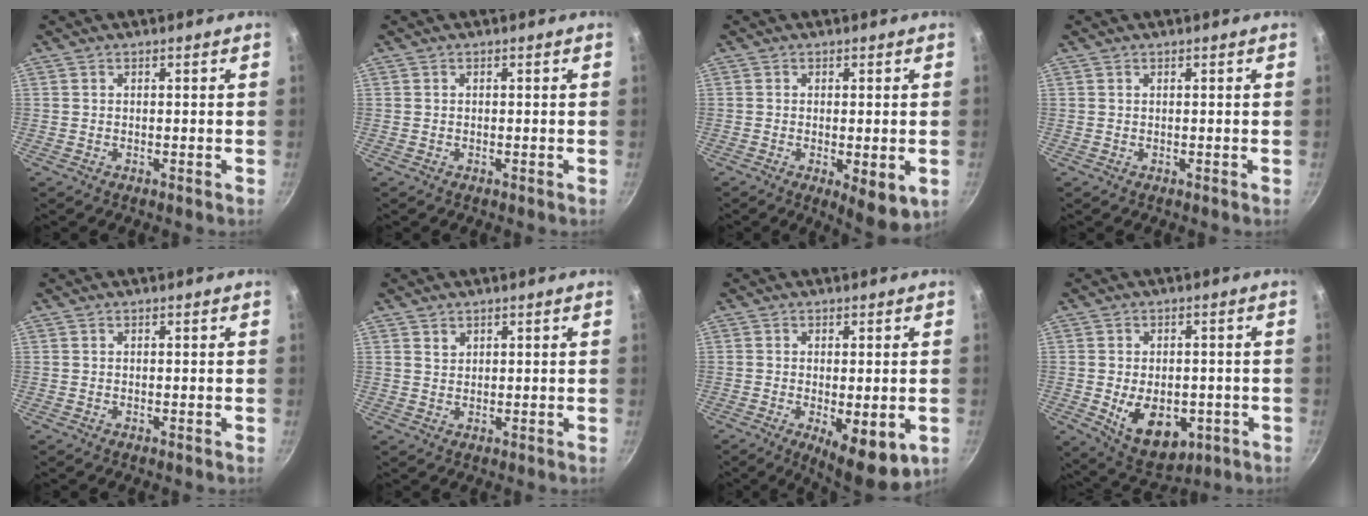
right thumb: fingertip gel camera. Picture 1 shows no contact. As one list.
[{"total": 0.0}, {"total": 7.0, "force": [-1.8, 2.2, 6.4], "torque": [-0.088, -0.012, -0.017]}, {"total": 0.0}, {"total": 0.0}, {"total": 1.6, "force": [1.0, 1.2, 0.5], "torque": [-0.003, 0.000, 0.018]}, {"total": 9.7, "force": [-2.7, 3.3, 8.7], "torque": [-0.116, -0.009, -0.026]}, {"total": 12.1, "force": [-3.0, 7.7, 8.8], "torque": [-0.102, -0.003, -0.024]}]